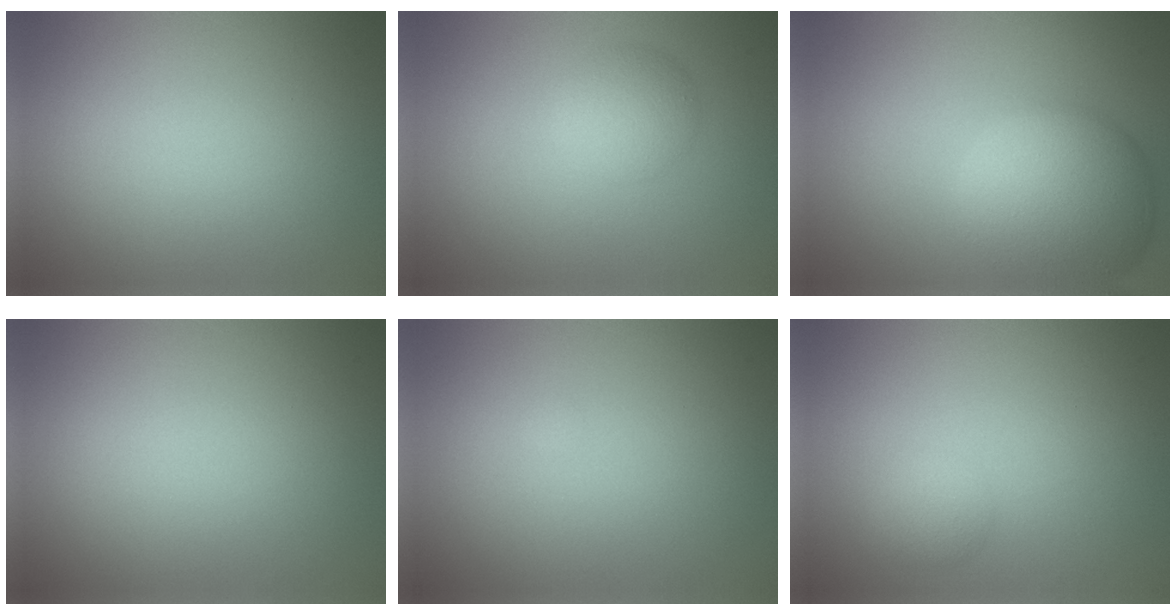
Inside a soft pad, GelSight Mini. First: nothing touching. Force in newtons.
{"total": 2.6, "press": 2.6, "slide": 0.1}
{"total": 8.9, "press": 8.8, "slide": 0.8}
{"total": 0.0}
{"total": 0.0}
{"total": 1.5, "press": 1.5, "slide": 0.1}